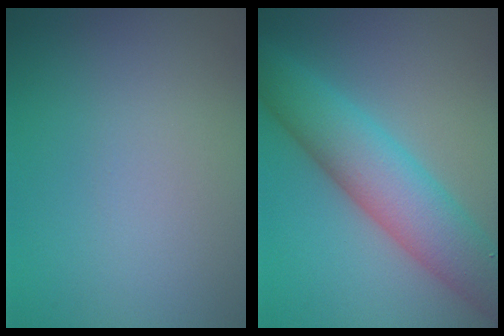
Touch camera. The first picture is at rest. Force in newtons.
{"total": 7.4, "press": 7.4, "slide": 0.4}